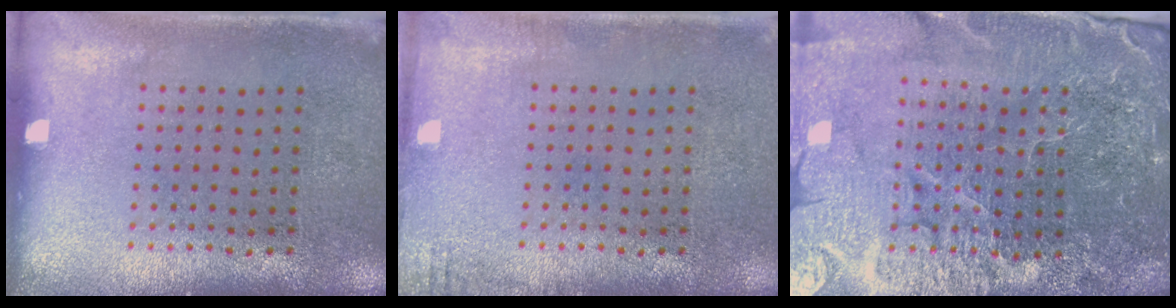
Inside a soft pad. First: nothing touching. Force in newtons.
{"total": 1.3, "press": 1.3, "slide": 0.1}
{"total": 6.2, "press": 5.5, "slide": 2.9}